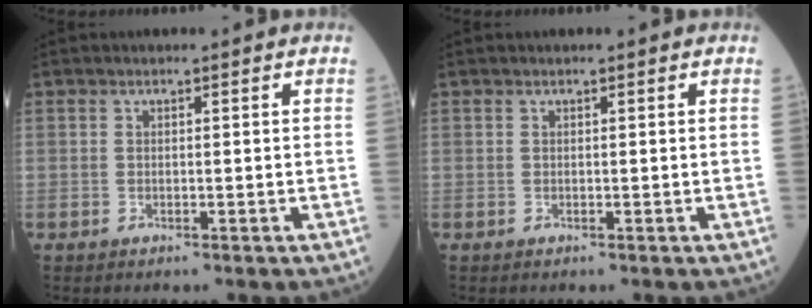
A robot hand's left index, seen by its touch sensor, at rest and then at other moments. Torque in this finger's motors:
{"motor_torque": [-0.09, 0.07, 0.00, 0.00]}